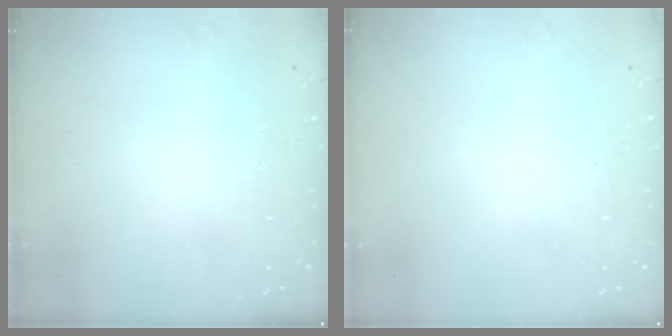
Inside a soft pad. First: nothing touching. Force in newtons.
{"total": 0.0}